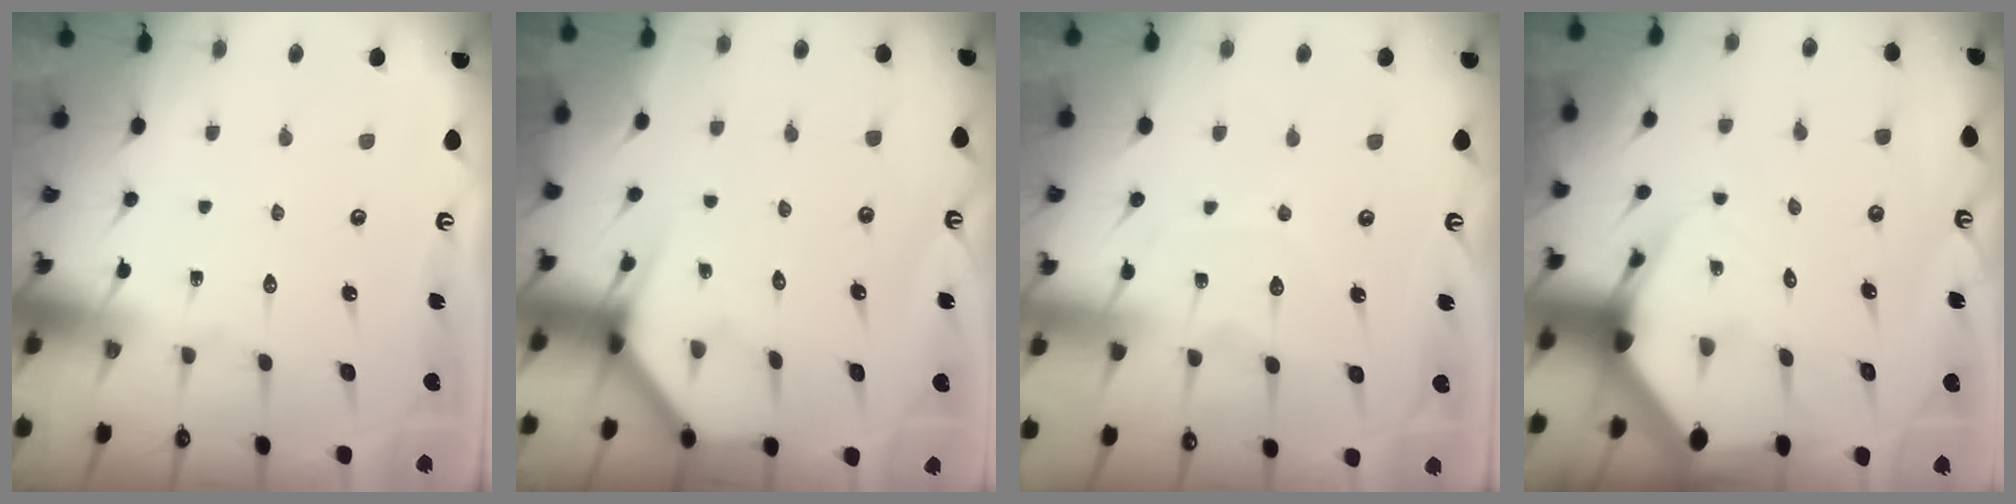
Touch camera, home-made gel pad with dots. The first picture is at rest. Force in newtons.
{"total": 3.9, "press": 3.9, "slide": 0.4}
{"total": 6.4, "press": 6.3, "slide": 0.6}
{"total": 5.0, "press": 4.9, "slide": 0.8}